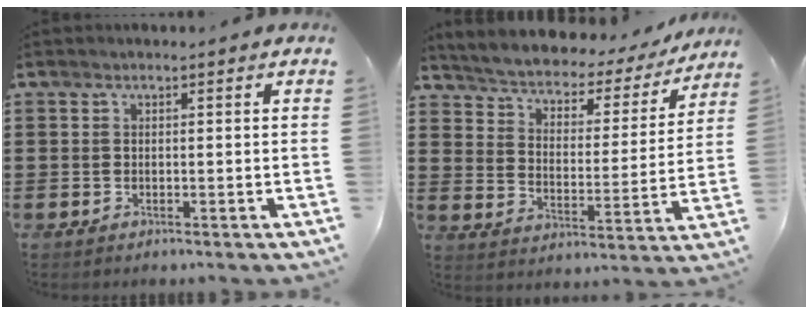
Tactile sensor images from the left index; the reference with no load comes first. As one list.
[{"total": 3.3, "force": [3.0, 0.9, 0.8], "torque": [-0.035, -0.030, 0.041]}]